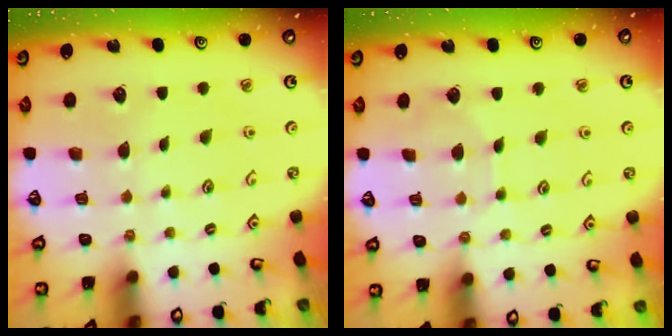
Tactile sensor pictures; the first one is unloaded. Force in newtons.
{"total": 2.6, "press": 2.6, "slide": 0.3}